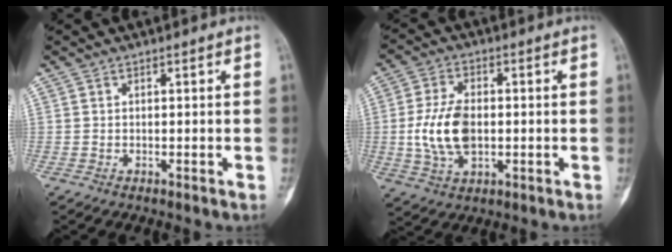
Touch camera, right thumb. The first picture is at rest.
{"total": 10.7, "force": [-0.6, 6.3, 8.6], "torque": [-0.168, 0.005, -0.007]}